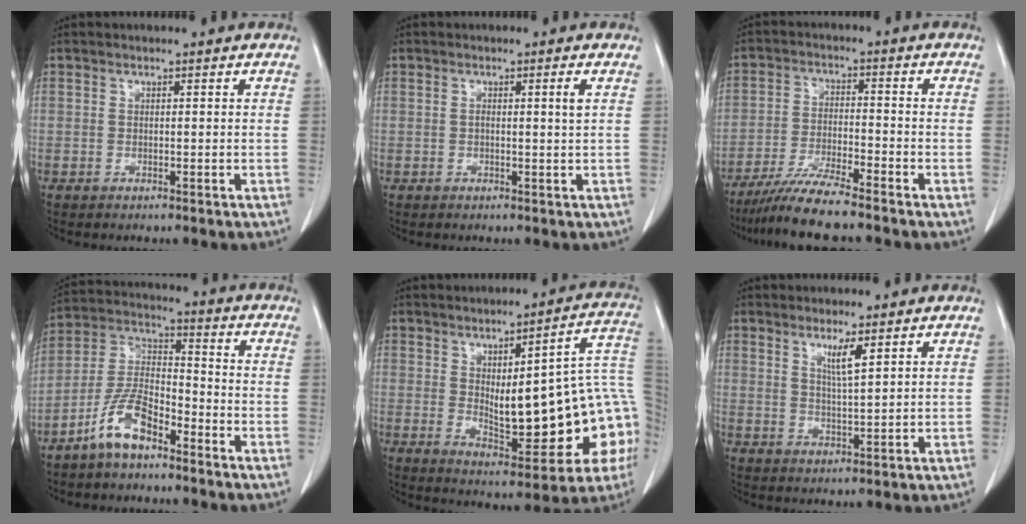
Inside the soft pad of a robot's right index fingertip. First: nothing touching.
{"total": 1.5, "force": [0.3, -0.4, 1.4], "torque": [-0.024, 0.002, 0.006]}
{"total": 7.1, "force": [-6.1, -0.8, 3.4], "torque": [-0.064, -0.025, -0.119]}
{"total": 8.7, "force": [-5.7, 2.8, 5.9], "torque": [-0.127, 0.002, -0.121]}
{"total": 20.5, "force": [-1.0, 5.5, 19.7], "torque": [-0.203, 0.027, 0.006]}
{"total": 3.9, "force": [2.3, 0.0, 3.2], "torque": [-0.058, -0.010, 0.044]}